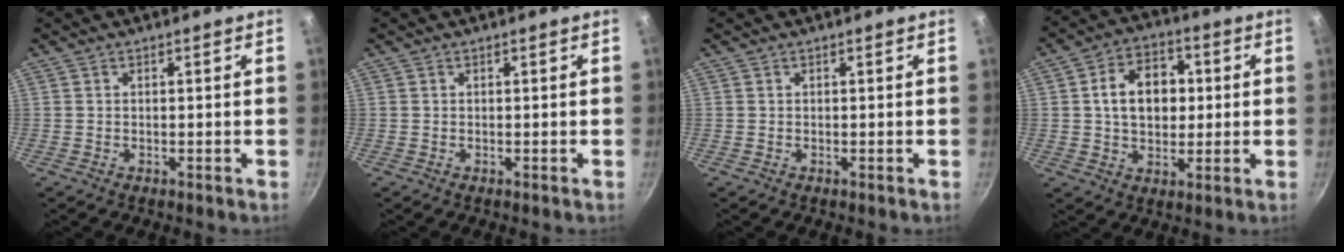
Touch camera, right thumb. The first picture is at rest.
{"total": 0.0}
{"total": 0.0}
{"total": 11.6, "force": [1.3, 8.4, 7.8], "torque": [-0.094, 0.014, 0.014]}